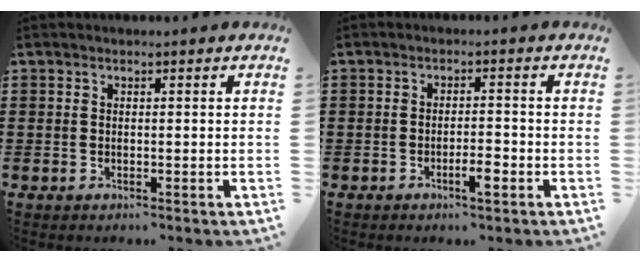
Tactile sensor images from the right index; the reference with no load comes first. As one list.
[{"total": 3.2, "force": [-1.6, 0.5, 2.7], "torque": [-0.047, 0.000, -0.028]}]